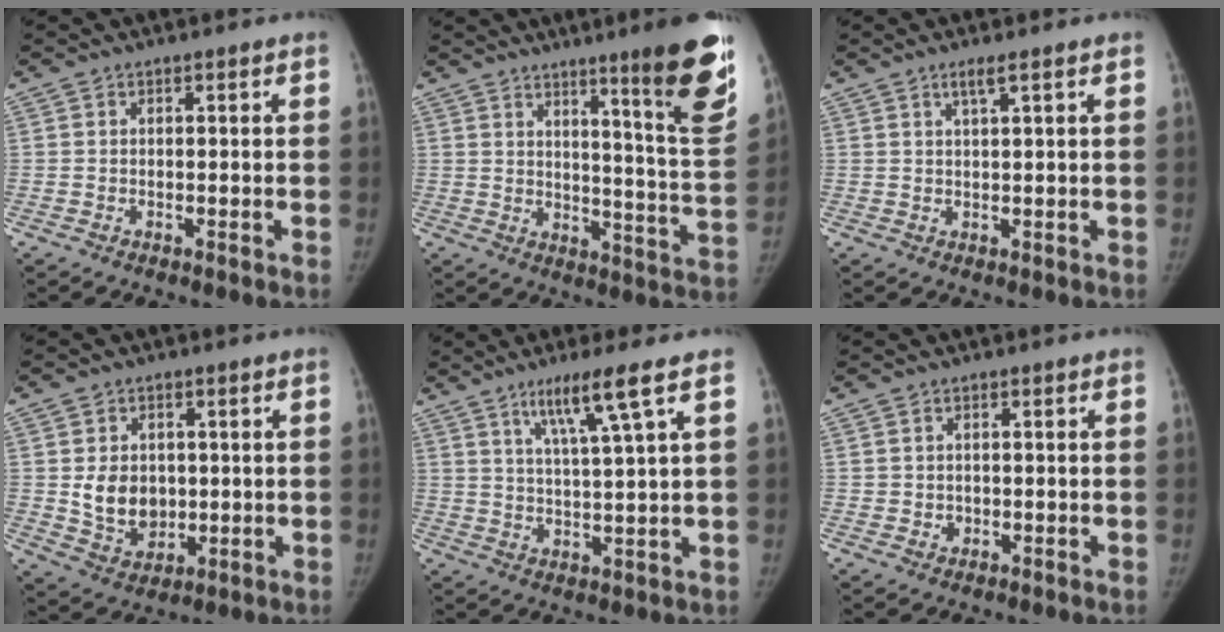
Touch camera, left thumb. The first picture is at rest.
{"total": 17.3, "force": [10.6, 0.9, 13.6], "torque": [-0.154, -0.079, 0.149]}
{"total": 2.2, "force": [1.3, -0.1, 1.8], "torque": [-0.038, -0.003, 0.028]}
{"total": 8.8, "force": [0.4, 7.0, 5.3], "torque": [-0.054, -0.009, 0.024]}
{"total": 8.8, "force": [4.9, -0.6, 7.3], "torque": [-0.134, -0.025, 0.092]}
{"total": 1.8, "force": [-0.1, 1.7, 0.4], "torque": [0.000, 0.003, 0.002]}